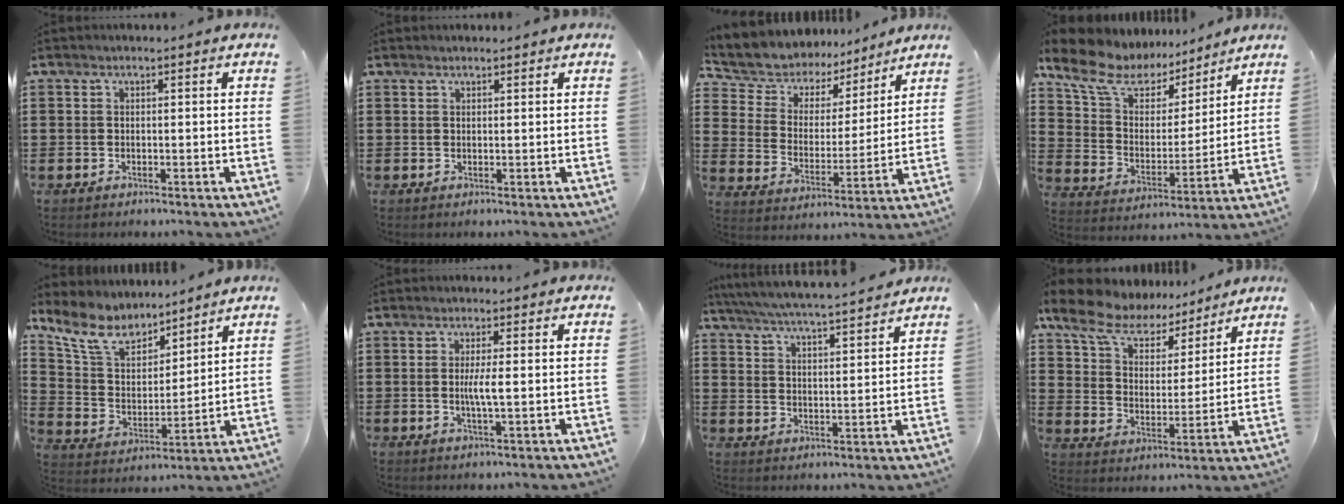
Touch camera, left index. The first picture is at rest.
{"total": 0.7, "force": [0.7, 0.1, 0.2], "torque": [-0.005, 0.001, 0.014]}
{"total": 6.4, "force": [5.7, 2.9, -0.2], "torque": [-0.042, -0.041, 0.099]}
{"total": 9.9, "force": [8.2, 4.4, 3.5], "torque": [-0.115, -0.042, 0.147]}
{"total": 9.8, "force": [8.1, 3.9, 3.8], "torque": [-0.113, -0.037, 0.151]}
{"total": 3.3, "force": [-0.1, 0.4, 3.2], "torque": [-0.067, -0.006, -0.005]}
{"total": 5.2, "force": [5.0, -0.5, 1.4], "torque": [-0.049, -0.034, 0.085]}
{"total": 9.2, "force": [7.9, 3.2, 3.5], "torque": [-0.106, -0.035, 0.141]}